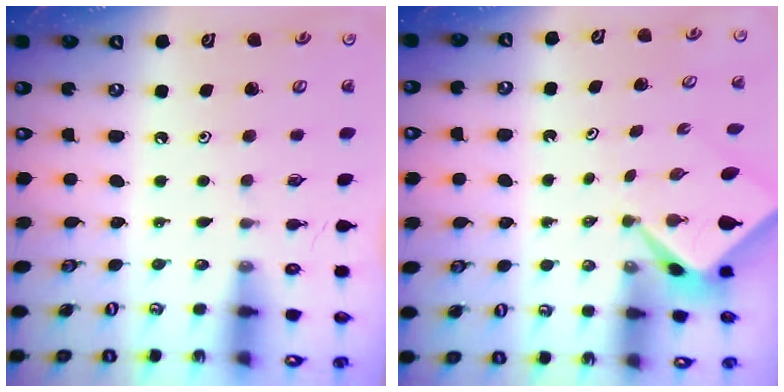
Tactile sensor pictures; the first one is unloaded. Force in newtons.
{"total": 1.6, "press": 1.5, "slide": 0.2}